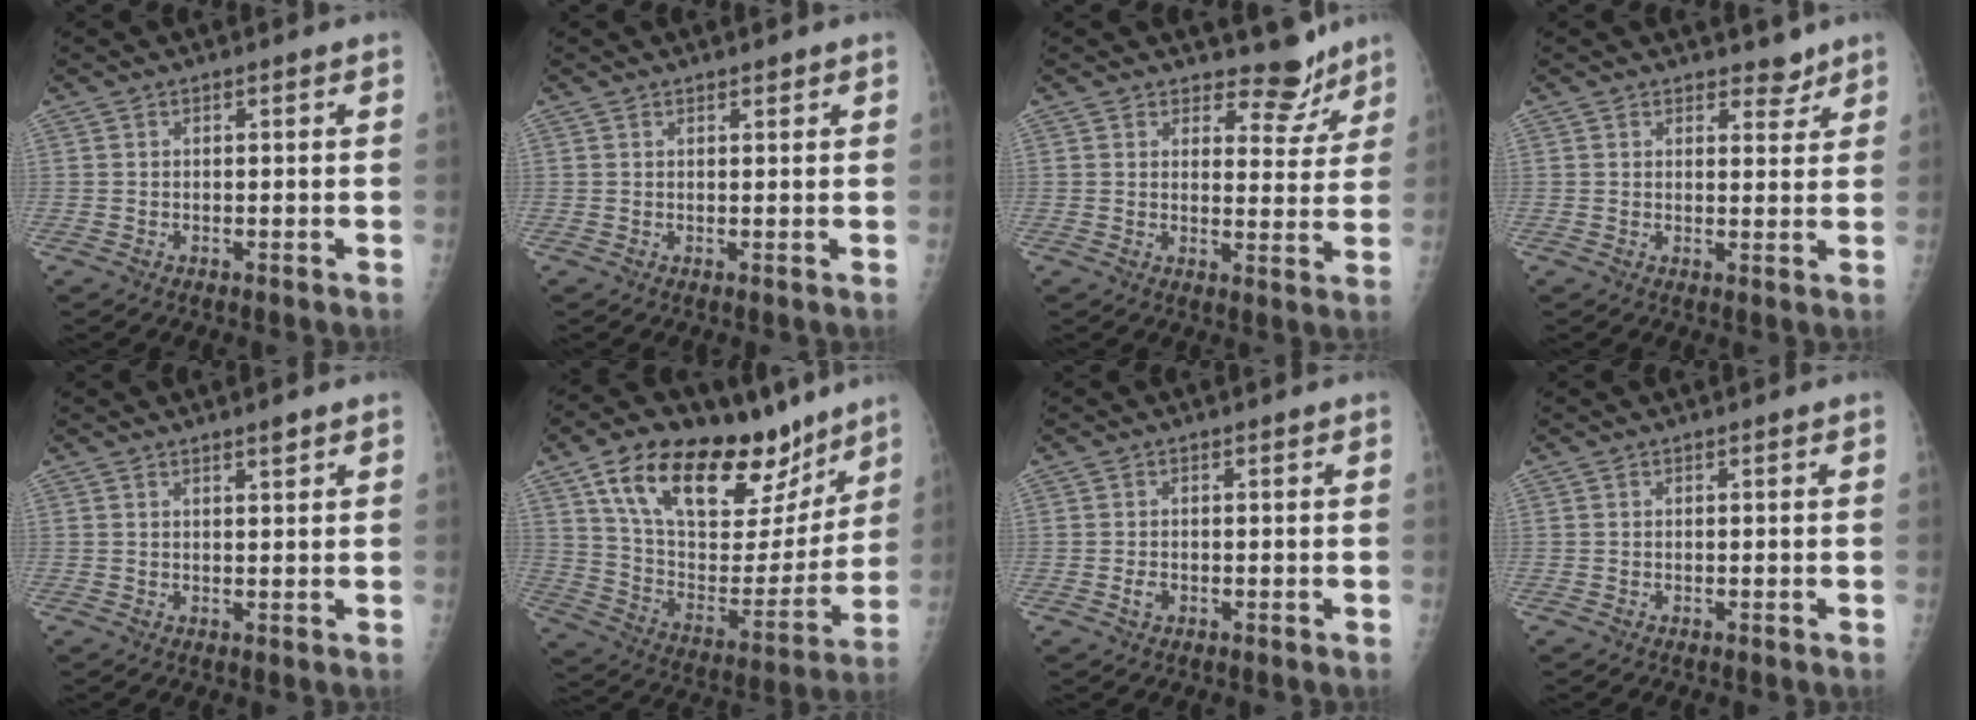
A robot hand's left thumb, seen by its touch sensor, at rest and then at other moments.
{"total": 1.0, "force": [0.8, 0.3, 0.5], "torque": [-0.006, -0.006, 0.013]}
{"total": 6.9, "force": [6.0, 3.2, 1.1], "torque": [0.016, -0.052, 0.077]}
{"total": 3.3, "force": [2.7, 1.6, 1.0], "torque": [0.008, -0.019, 0.038]}
{"total": 1.9, "force": [1.4, 0.3, 1.2], "torque": [-0.015, -0.010, 0.023]}
{"total": 29.5, "force": [17.9, 14.0, 18.9], "torque": [-0.258, -0.035, 0.293]}
{"total": 1.2, "force": [-0.3, 0.9, 0.8], "torque": [-0.014, -0.001, -0.005]}
{"total": 0.0}